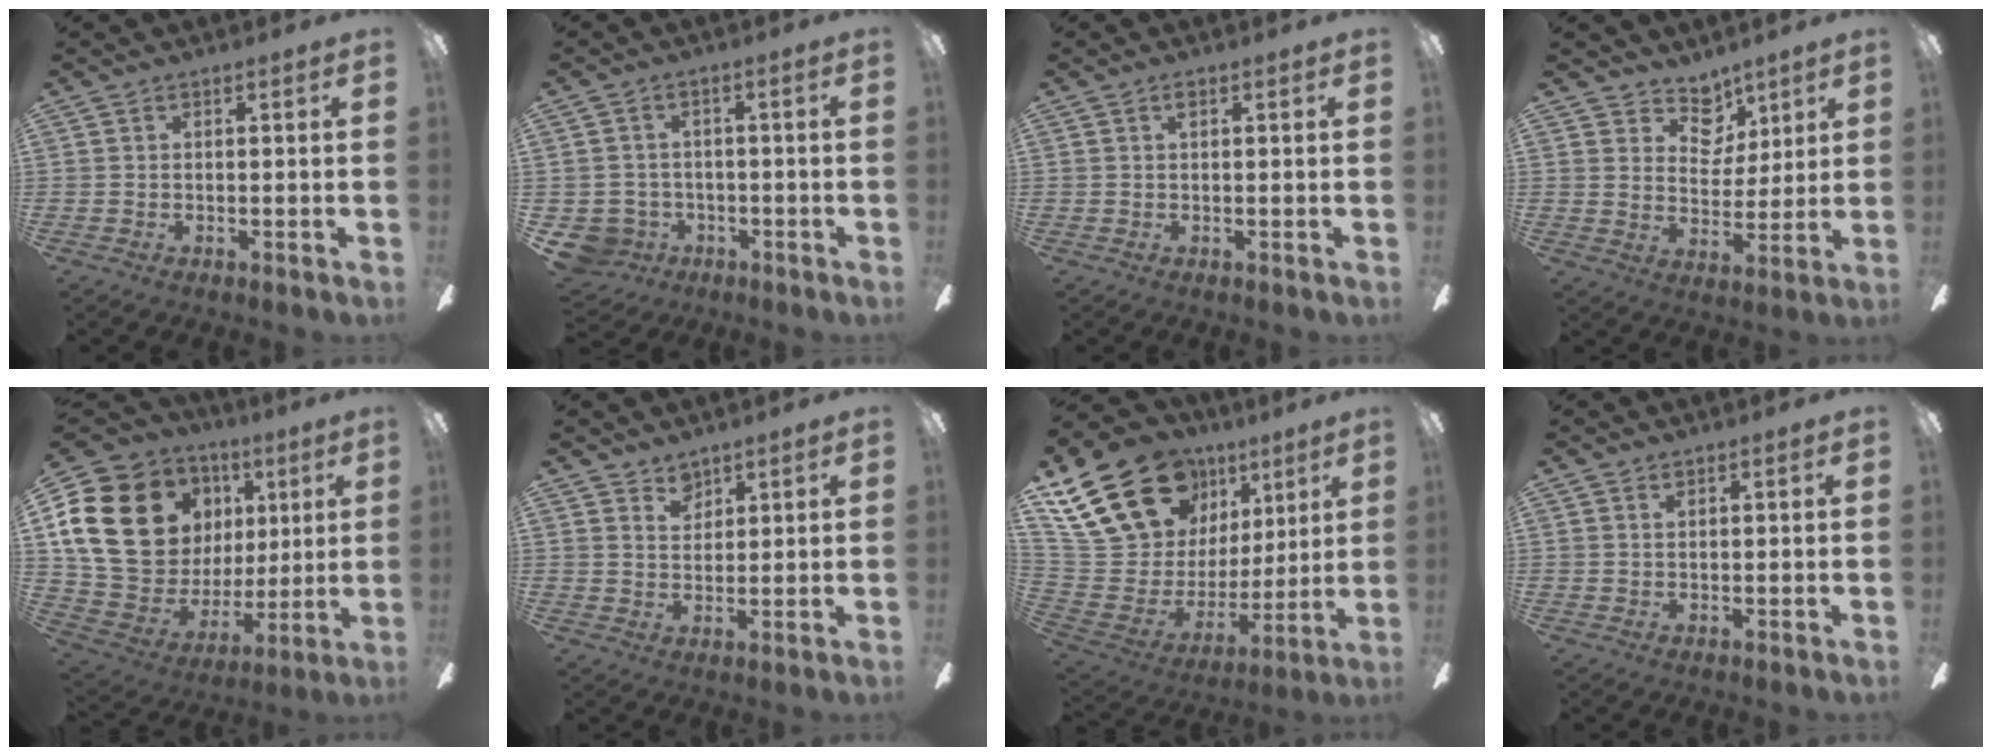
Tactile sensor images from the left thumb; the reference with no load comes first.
{"total": 5.6, "force": [-2.1, 5.1, 0.9], "torque": [-0.043, 0.013, -0.037]}
{"total": 1.1, "force": [0.6, 0.4, 0.8], "torque": [-0.011, 0.001, 0.008]}
{"total": 8.7, "force": [6.0, 5.9, 2.2], "torque": [-0.032, -0.039, 0.112]}
{"total": 22.5, "force": [8.4, 17.0, 12.1], "torque": [-0.248, -0.019, 0.170]}
{"total": 4.0, "force": [3.2, 2.2, 0.6], "torque": [-0.005, -0.014, 0.059]}
{"total": 25.2, "force": [15.1, 15.8, 12.5], "torque": [-0.242, -0.084, 0.294]}
{"total": 1.0, "force": [0.7, 0.5, 0.4], "torque": [-0.009, 0.002, 0.013]}